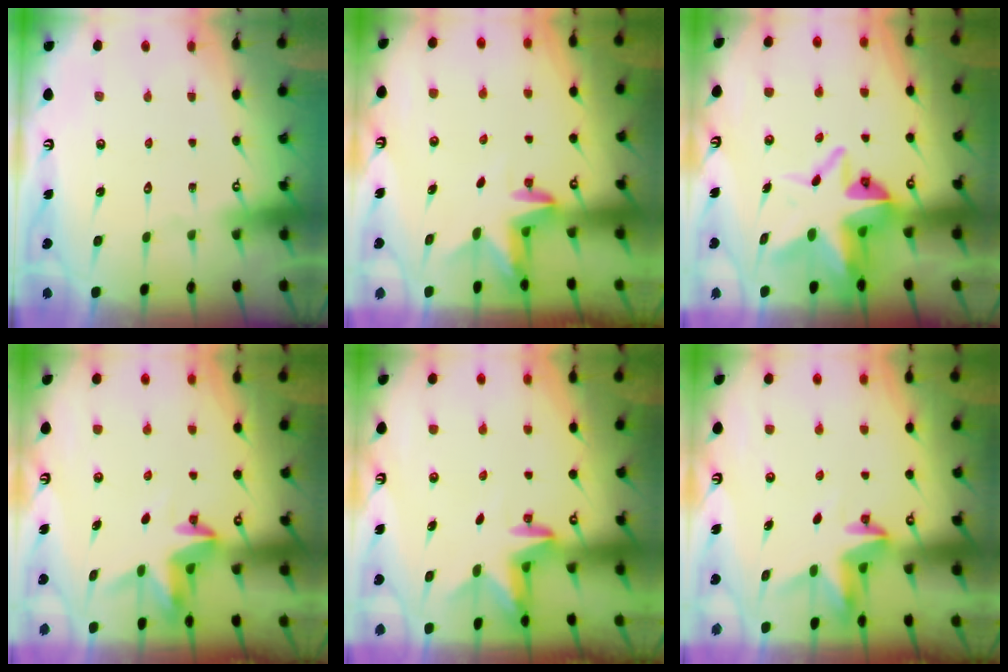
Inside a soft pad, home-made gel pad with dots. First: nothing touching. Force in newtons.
{"total": 3.3, "press": 3.3, "slide": 0.3}
{"total": 9.8, "press": 9.7, "slide": 1.0}
{"total": 3.9, "press": 3.9, "slide": 0.3}
{"total": 2.9, "press": 2.9, "slide": 0.5}
{"total": 3.8, "press": 3.8, "slide": 0.3}